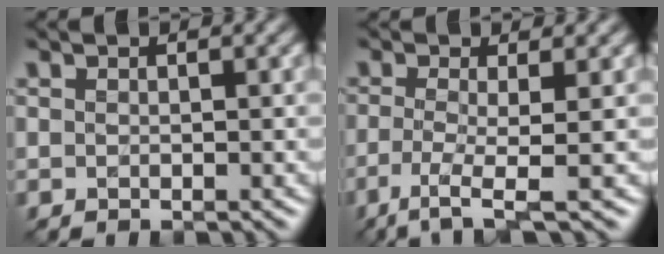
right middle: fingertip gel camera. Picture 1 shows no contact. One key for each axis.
{"total": 3.6, "fx": -1.5, "fy": 0.5, "fz": 3.2, "tx": -0.064, "ty": -0.010, "tz": -0.038}